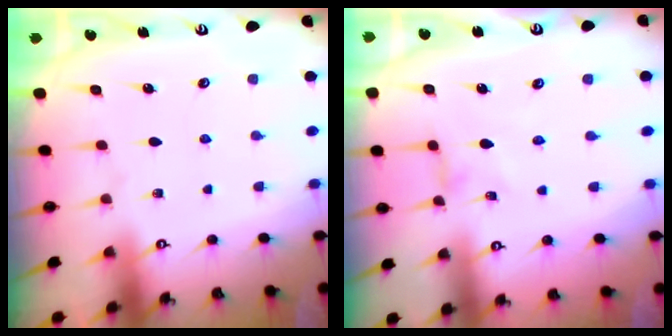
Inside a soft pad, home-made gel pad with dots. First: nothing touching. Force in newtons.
{"total": 0.0}